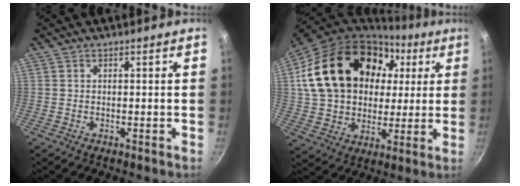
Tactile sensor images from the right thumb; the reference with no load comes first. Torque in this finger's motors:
{"motor_torque": [0.35, 4.66, 1.75, -0.06, 0.64]}